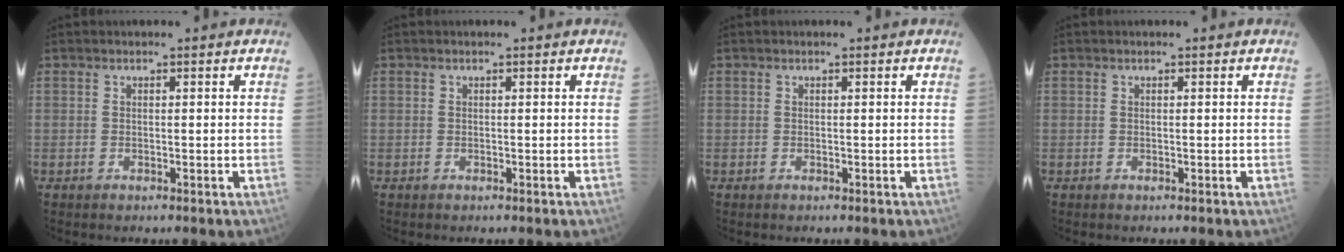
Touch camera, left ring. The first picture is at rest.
{"total": 0.0}
{"total": 0.0}
{"total": 0.0}